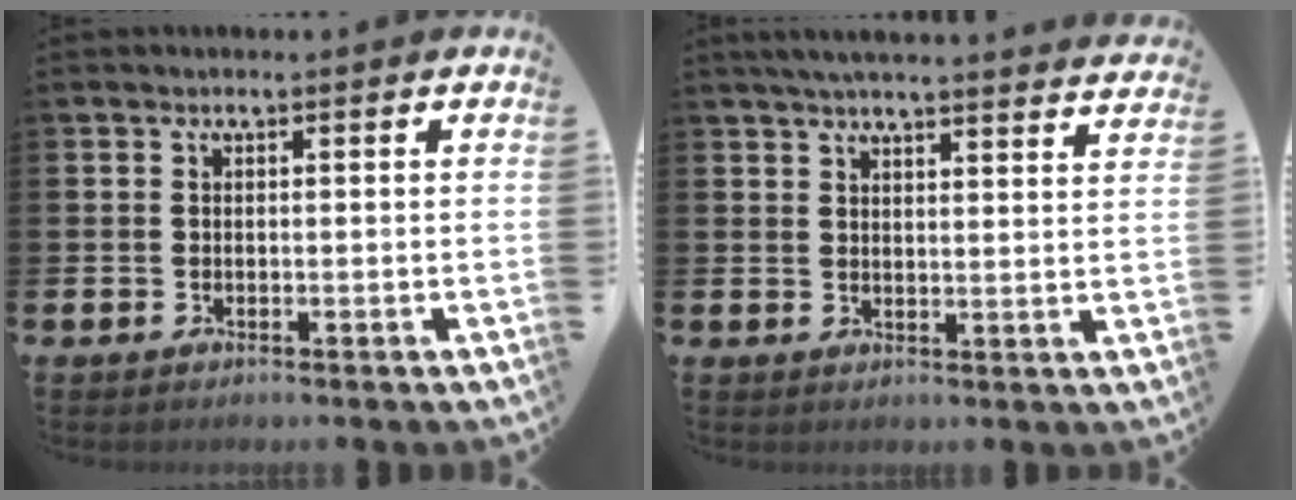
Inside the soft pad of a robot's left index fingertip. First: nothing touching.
{"total": 4.9, "force": [4.7, -0.2, 1.2], "torque": [-0.031, -0.025, 0.083]}